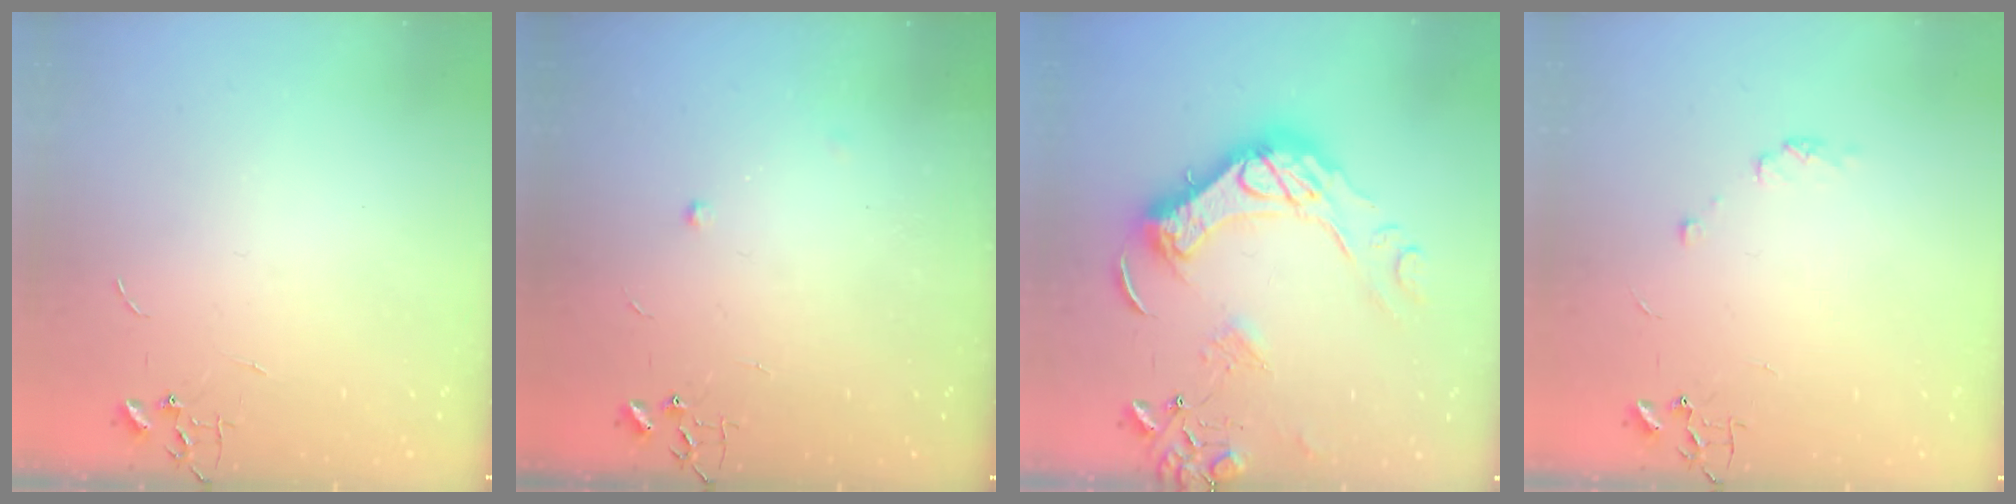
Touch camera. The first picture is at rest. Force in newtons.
{"total": 4.6, "press": 4.4, "slide": 1.1}
{"total": 22.1, "press": 22.0, "slide": 2.0}
{"total": 4.9, "press": 4.8, "slide": 0.6}